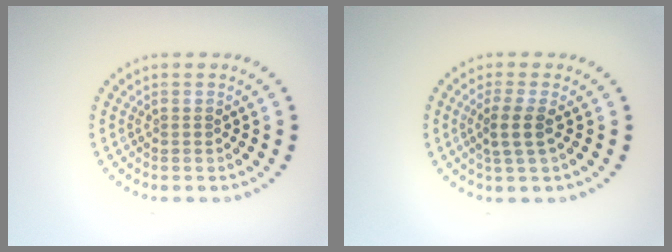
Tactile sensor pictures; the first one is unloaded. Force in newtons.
{"total": 2.2, "press": 1.9, "slide": 1.2}